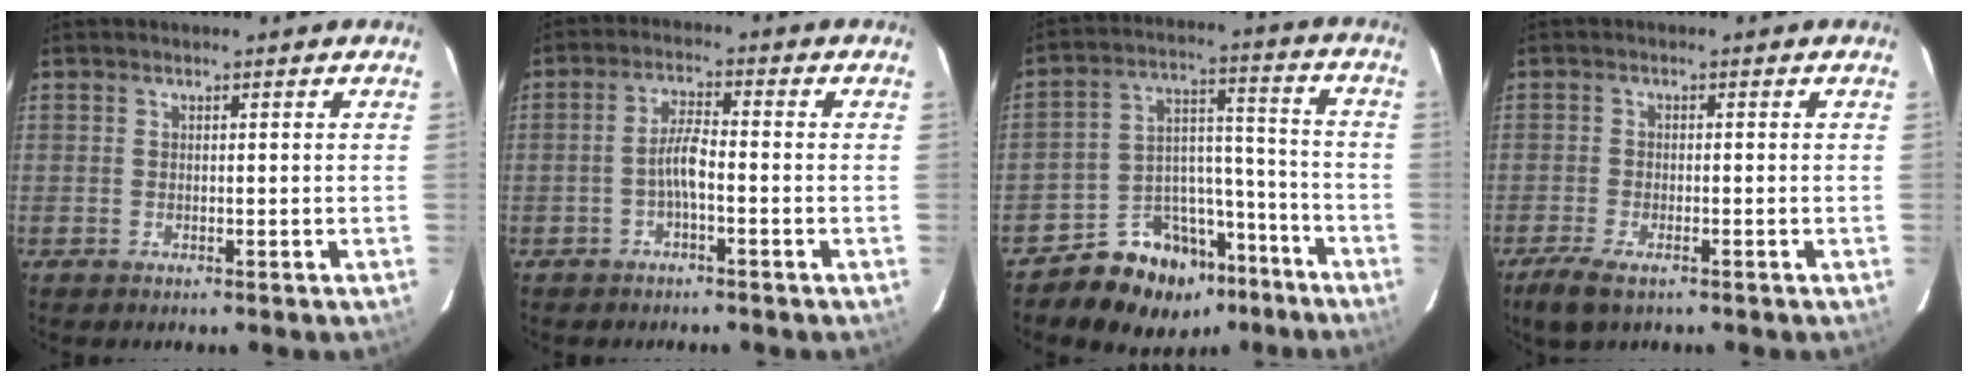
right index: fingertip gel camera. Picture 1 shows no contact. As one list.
[{"total": 3.7, "force": [-1.5, 0.5, 3.4], "torque": [-0.070, 0.009, -0.030]}, {"total": 14.1, "force": [-10.2, 8.8, 4.2], "torque": [-0.069, 0.065, -0.142]}, {"total": 5.1, "force": [-3.5, 1.5, 3.4], "torque": [-0.084, -0.015, -0.066]}]